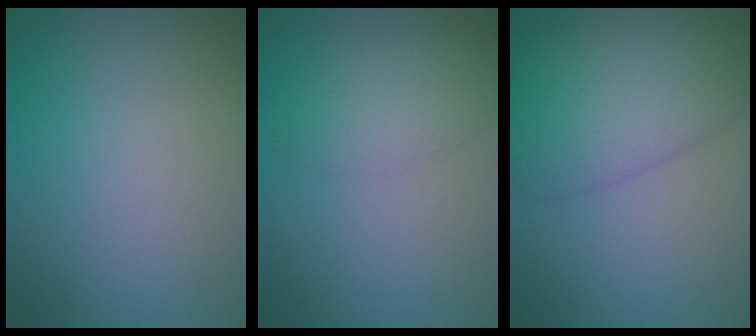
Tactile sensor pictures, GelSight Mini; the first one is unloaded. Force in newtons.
{"total": 2.2, "press": 2.2, "slide": 0.1}
{"total": 7.9, "press": 7.9, "slide": 0.2}